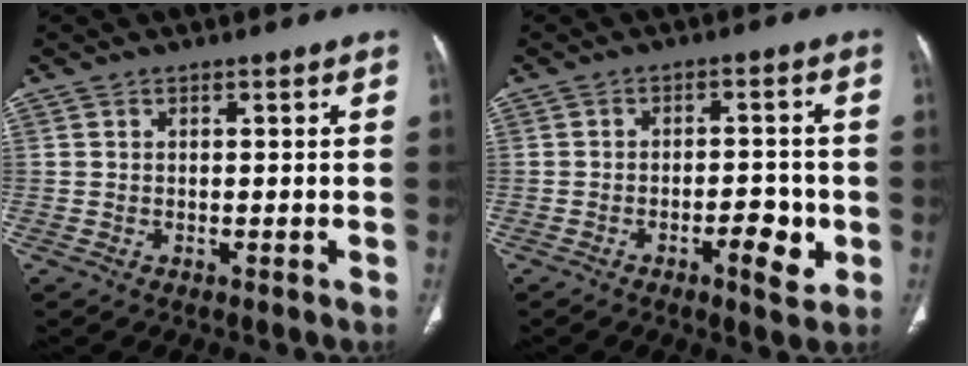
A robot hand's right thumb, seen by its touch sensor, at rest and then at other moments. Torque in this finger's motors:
{"motor_torque": [-0.29, 0.10, -0.08, -0.10, 0.04]}